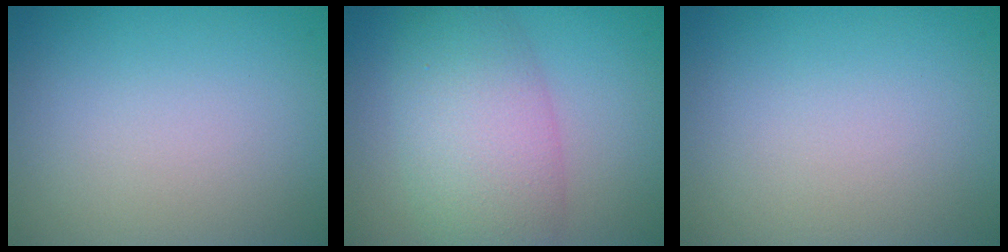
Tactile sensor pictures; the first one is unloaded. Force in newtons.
{"total": 6.9, "press": 6.9, "slide": 0.4}
{"total": 0.0}